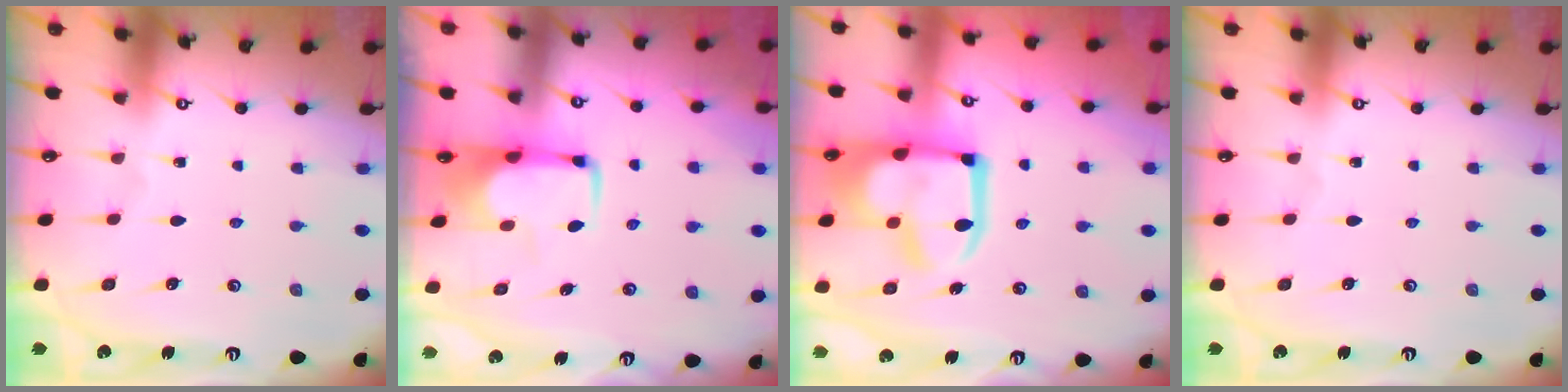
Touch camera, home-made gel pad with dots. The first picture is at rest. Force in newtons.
{"total": 1.9, "press": 1.9, "slide": 0.5}
{"total": 18.1, "press": 18.0, "slide": 1.8}
{"total": 0.0}